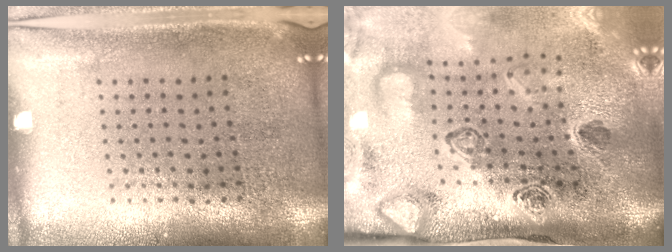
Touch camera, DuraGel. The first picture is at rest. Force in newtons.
{"total": 4.9, "press": 3.3, "slide": 3.6}